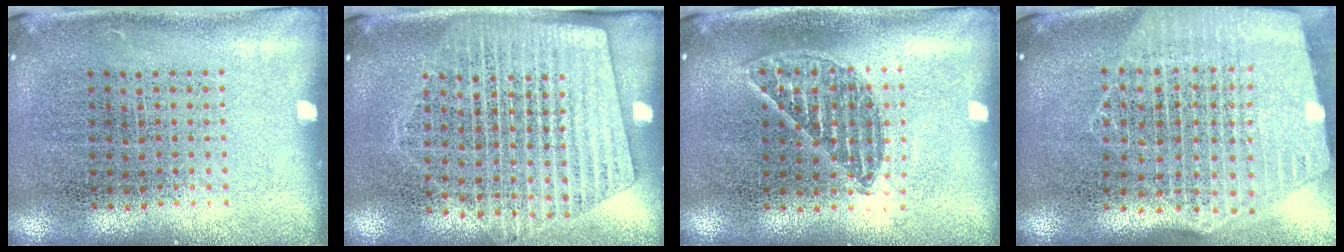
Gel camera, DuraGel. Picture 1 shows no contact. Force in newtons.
{"total": 1.7, "press": 1.5, "slide": 0.8}
{"total": 1.2, "press": 1.1, "slide": 0.5}
{"total": 2.6, "press": 2.2, "slide": 1.4}